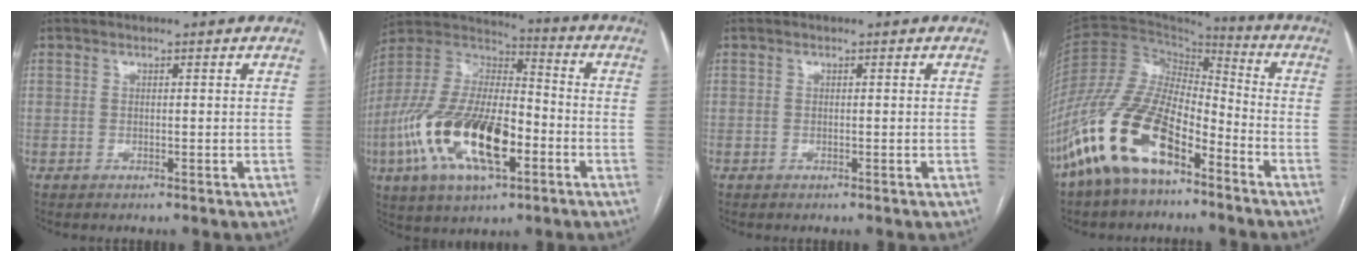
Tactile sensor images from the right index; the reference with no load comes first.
{"total": 20.7, "force": [-6.8, 8.0, 17.9], "torque": [-0.378, -0.001, -0.116]}
{"total": 0.0}
{"total": 17.0, "force": [-10.2, 6.7, 11.9], "torque": [-0.254, 0.012, -0.195]}